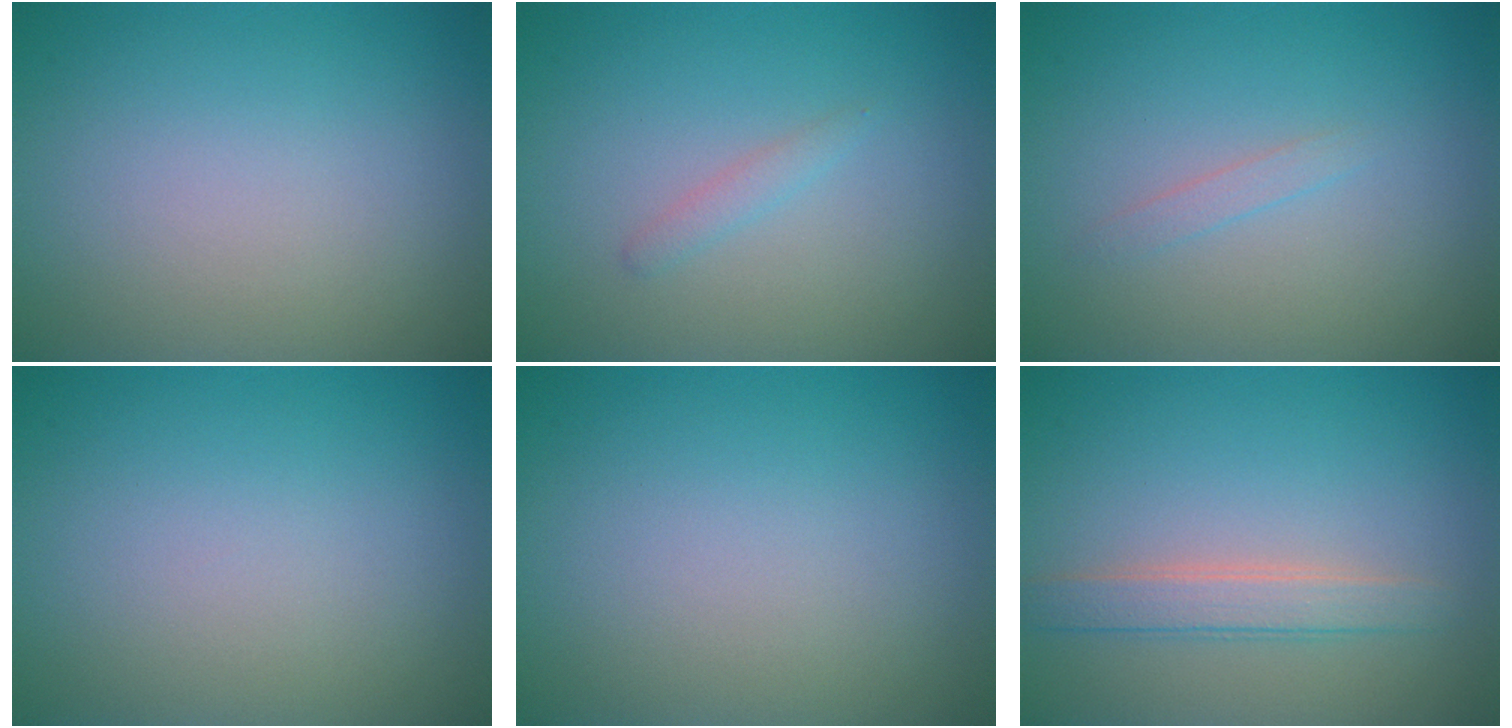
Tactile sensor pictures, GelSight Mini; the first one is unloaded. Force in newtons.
{"total": 0.9, "press": 0.9, "slide": 0.0}
{"total": 0.8, "press": 0.8, "slide": 0.1}
{"total": 0.0}
{"total": 0.0}
{"total": 2.4, "press": 2.4, "slide": 0.1}